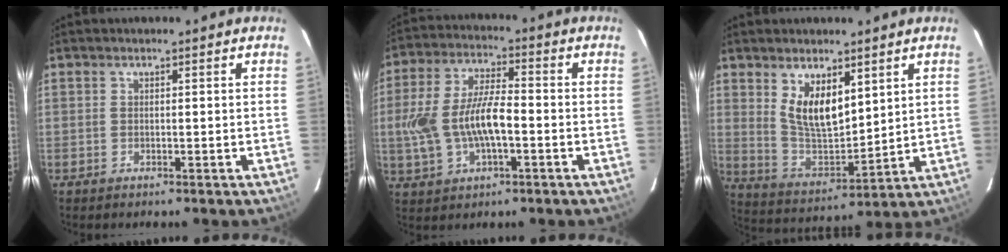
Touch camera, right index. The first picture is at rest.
{"total": 12.7, "force": [-2.2, 5.5, 11.3], "torque": [-0.235, 0.006, -0.034]}
{"total": 10.6, "force": [5.1, 4.8, 8.0], "torque": [-0.142, -0.008, 0.113]}